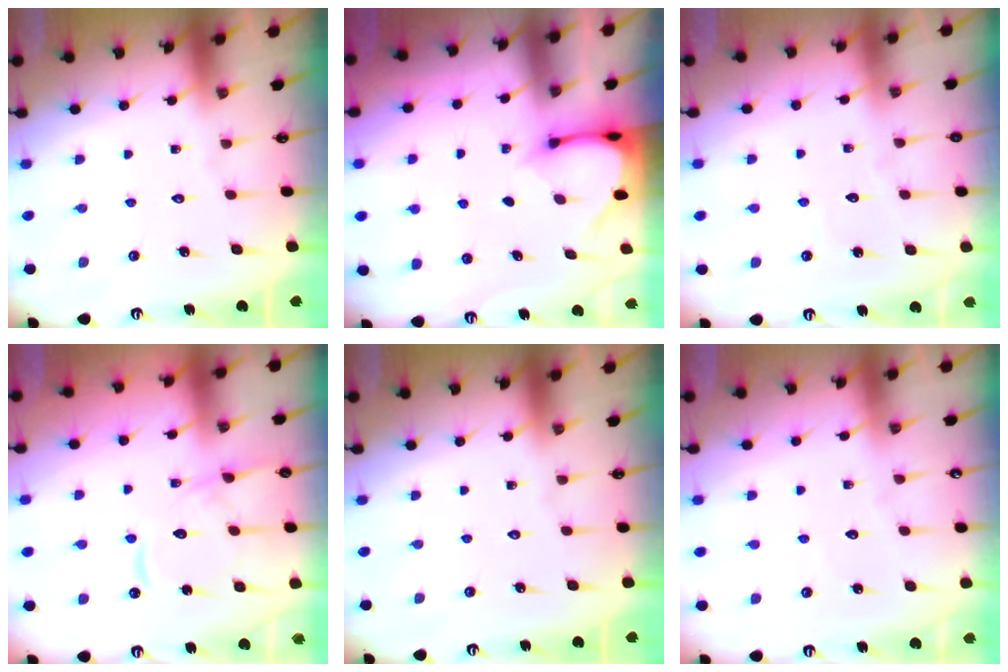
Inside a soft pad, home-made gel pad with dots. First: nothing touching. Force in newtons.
{"total": 3.3, "press": 3.3, "slide": 0.3}
{"total": 2.1, "press": 2.1, "slide": 0.2}
{"total": 12.9, "press": 12.8, "slide": 1.3}
{"total": 0.0}
{"total": 2.4, "press": 2.4, "slide": 0.2}